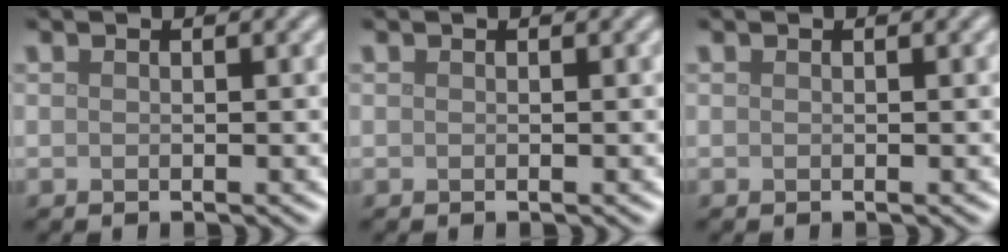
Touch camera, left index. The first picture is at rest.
{"total": 0.0}
{"total": 0.0}